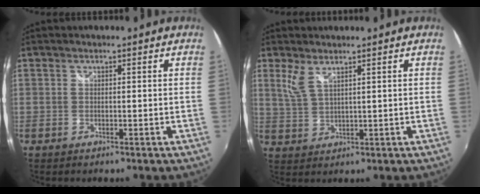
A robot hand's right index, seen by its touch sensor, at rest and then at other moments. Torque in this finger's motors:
{"motor_torque": [0.10, 0.12, 0.08, 0.05]}